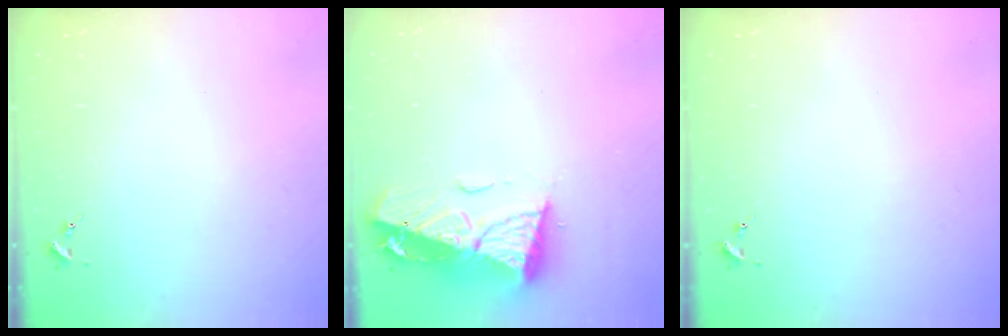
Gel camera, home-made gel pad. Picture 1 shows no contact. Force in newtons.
{"total": 11.7, "press": 11.6, "slide": 1.2}
{"total": 0.0}